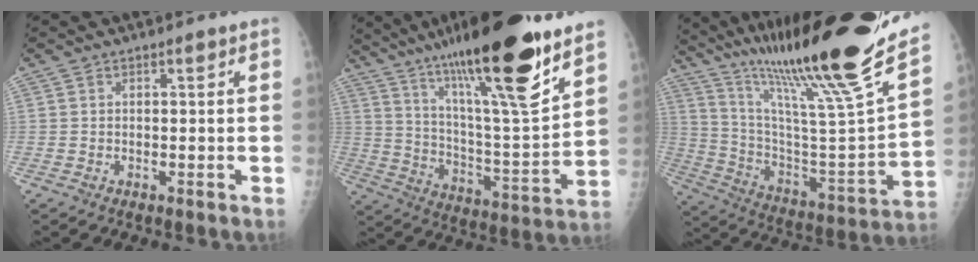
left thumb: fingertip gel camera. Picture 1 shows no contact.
{"total": 26.1, "force": [16.7, 4.4, 19.6], "torque": [-0.316, -0.060, 0.283]}
{"total": 31.7, "force": [23.4, 2.5, 21.3], "torque": [-0.342, -0.100, 0.381]}